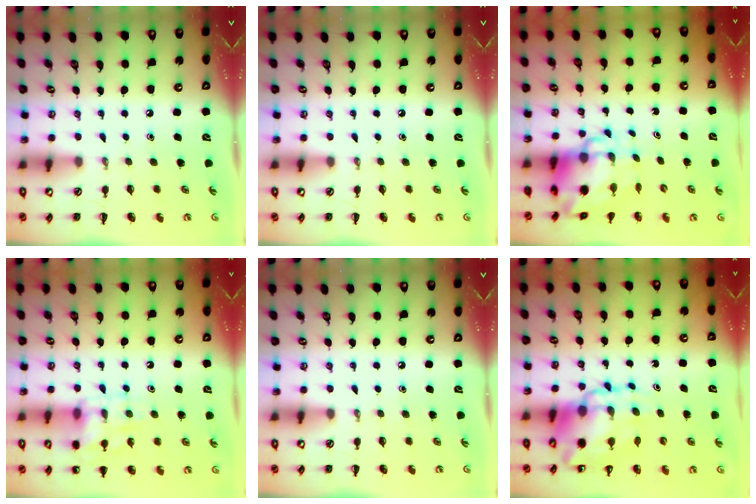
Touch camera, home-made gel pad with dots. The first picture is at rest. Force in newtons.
{"total": 0.0}
{"total": 8.6, "press": 8.2, "slide": 2.3}
{"total": 13.3, "press": 13.3, "slide": 1.0}
{"total": 0.0}
{"total": 12.2, "press": 11.7, "slide": 3.3}